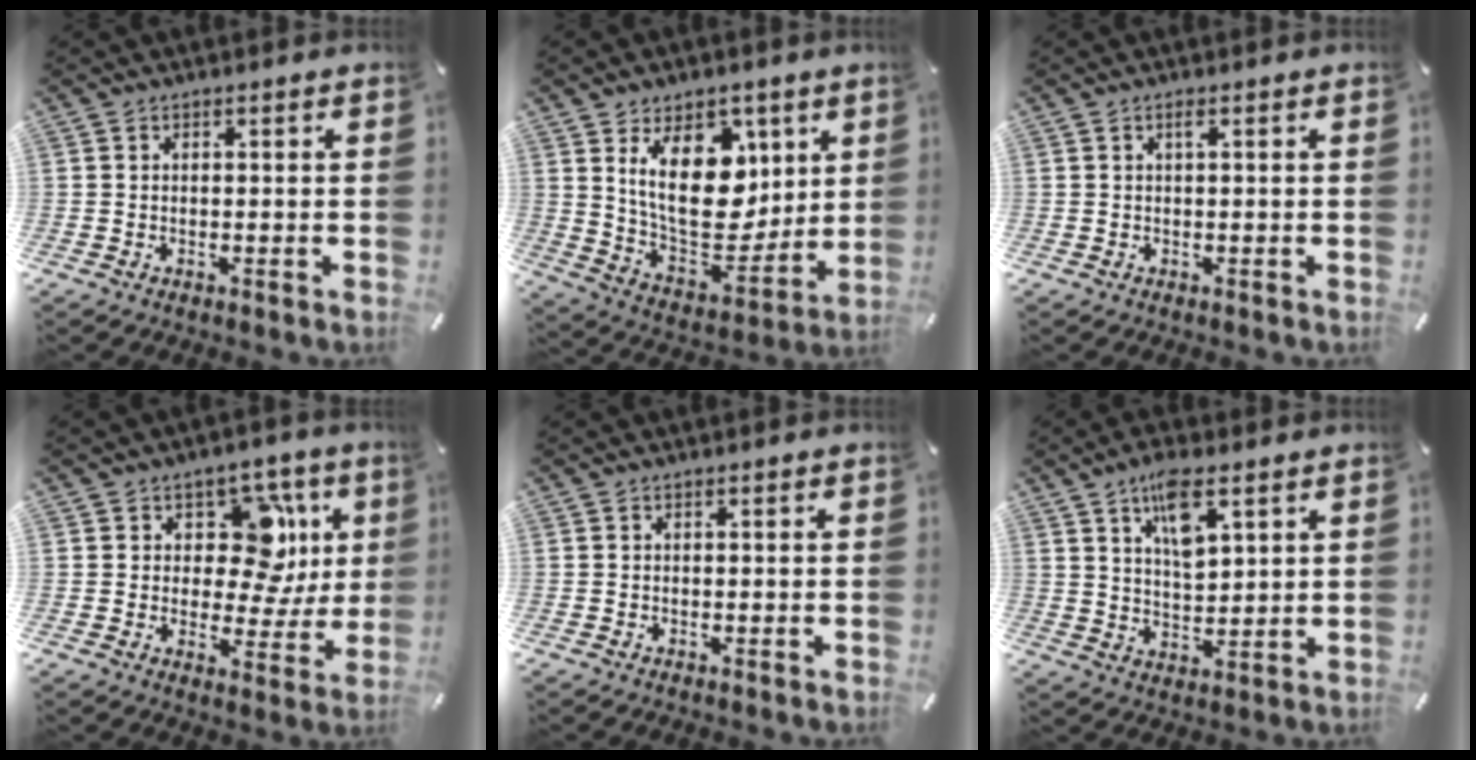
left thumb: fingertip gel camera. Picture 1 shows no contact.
{"total": 19.5, "force": [6.7, 12.3, 13.6], "torque": [-0.235, -0.042, 0.117]}
{"total": 1.1, "force": [0.3, 0.1, 1.0], "torque": [-0.021, 0.001, 0.005]}
{"total": 13.5, "force": [4.5, 9.2, 8.8], "torque": [-0.109, -0.030, 0.081]}
{"total": 0.0}
{"total": 9.1, "force": [5.5, 3.6, 6.3], "torque": [-0.112, -0.019, 0.095]}